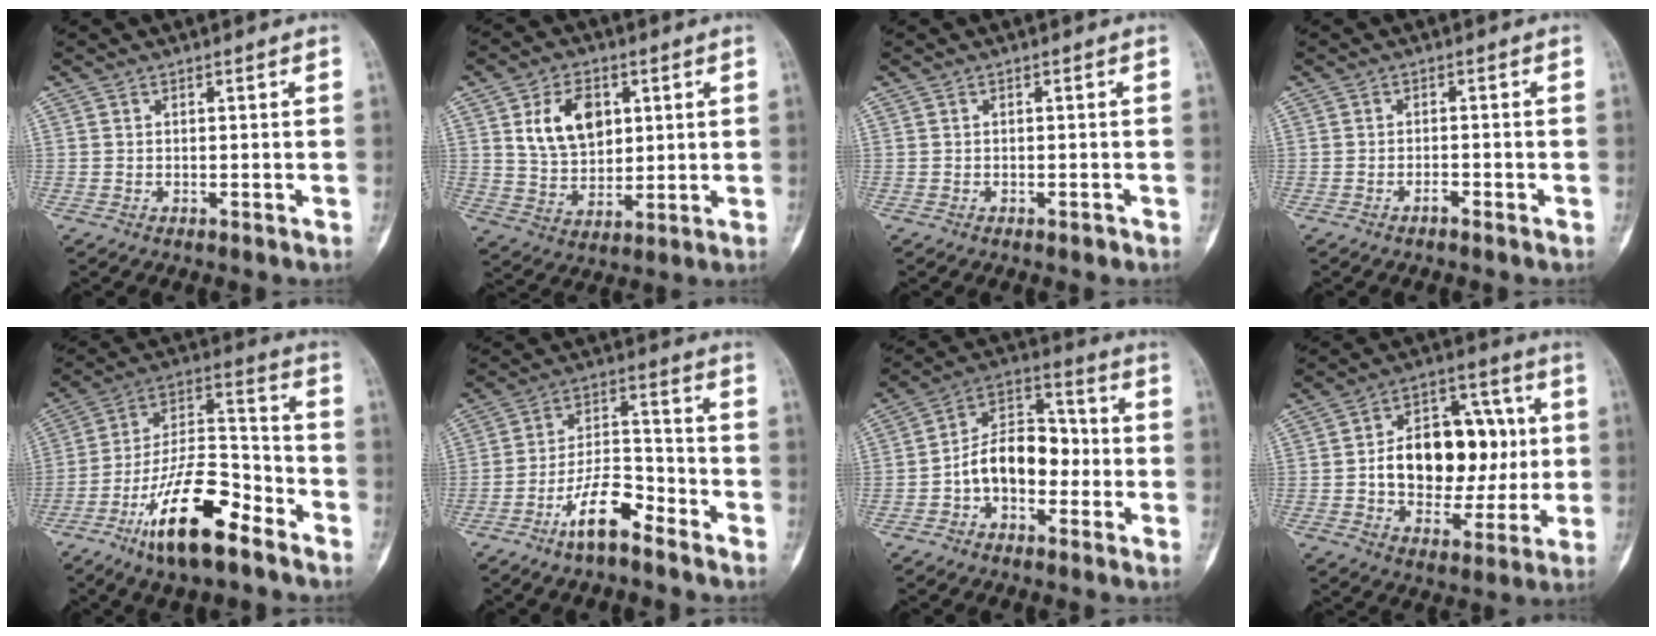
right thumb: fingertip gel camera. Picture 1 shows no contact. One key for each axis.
{"total": 11.3, "fx": 3.7, "fy": 7.6, "fz": 7.5, "tx": -0.100, "ty": -0.016, "tz": 0.075}
{"total": 0.8, "fx": -0.5, "fy": 0.4, "fz": 0.5, "tx": -0.006, "ty": 0.002, "tz": -0.008}
{"total": 1.3, "fx": -1.0, "fy": 0.4, "fz": 0.7, "tx": -0.016, "ty": 0.007, "tz": -0.018}
{"total": 19.0, "fx": -11.1, "fy": 6.9, "fz": 13.8, "tx": -0.237, "ty": 0.078, "tz": -0.199}
{"total": 10.2, "fx": -6.7, "fy": 3.6, "fz": 6.8, "tx": -0.121, "ty": 0.055, "tz": -0.125}
{"total": 12.5, "fx": -2.6, "fy": 8.4, "fz": 8.9, "tx": -0.120, "ty": 0.051, "tz": -0.056}
{"total": 19.8, "fx": 0.9, "fy": 13.3, "fz": 14.7, "tx": -0.173, "ty": 0.029, "tz": 0.019}